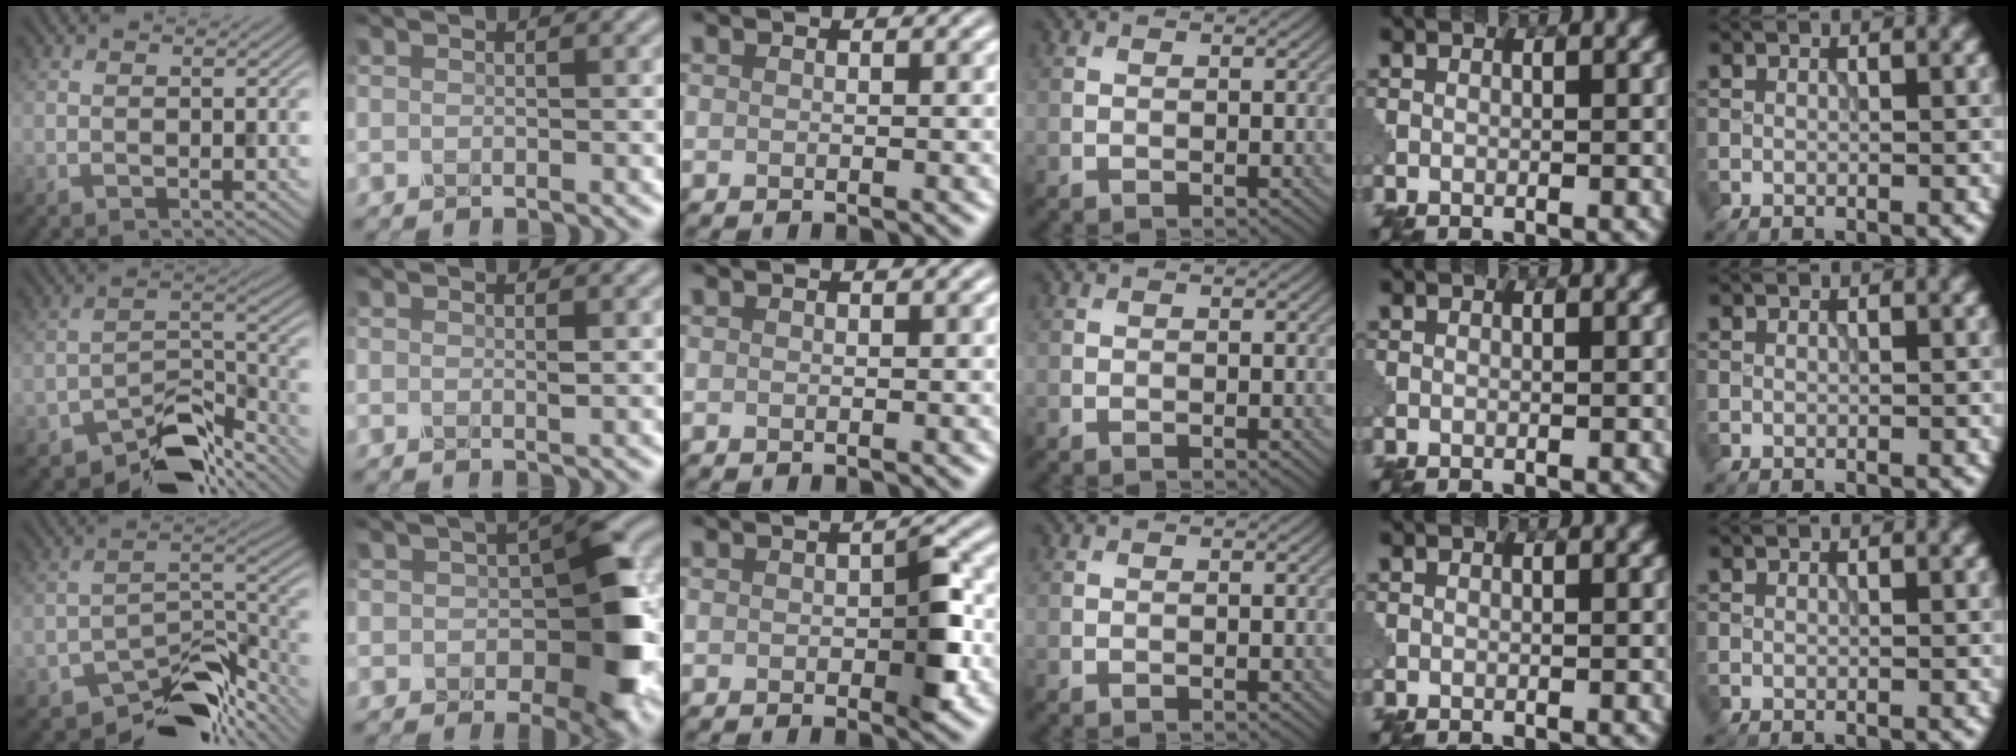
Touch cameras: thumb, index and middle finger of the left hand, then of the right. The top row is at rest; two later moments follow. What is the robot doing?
{"motion": "disassemble", "object": "pitcher"}